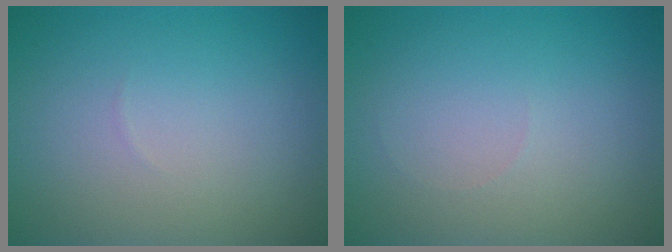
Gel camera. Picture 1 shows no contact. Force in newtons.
{"total": 0.0}